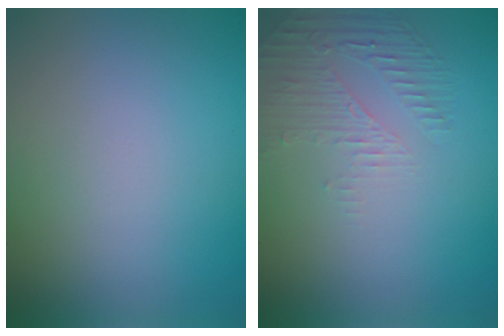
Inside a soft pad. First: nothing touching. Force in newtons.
{"total": 1.7, "press": 0.8, "slide": 1.5}